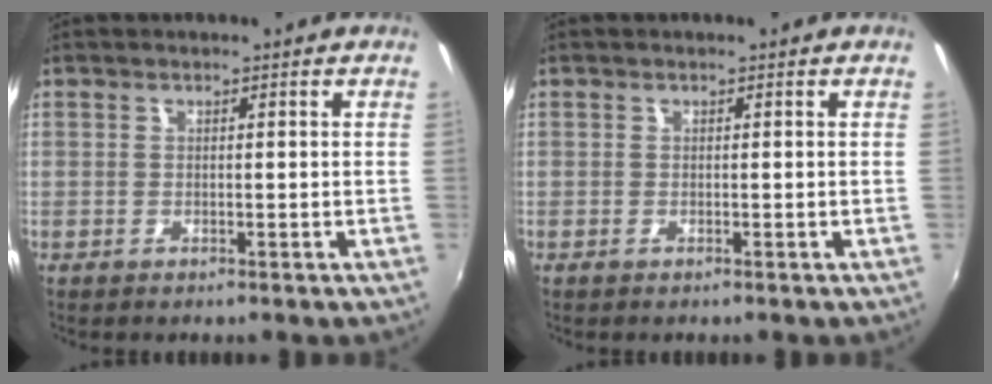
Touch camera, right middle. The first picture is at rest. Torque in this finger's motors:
{"motor_torque": [0.00, -0.30, 0.03, 0.00]}